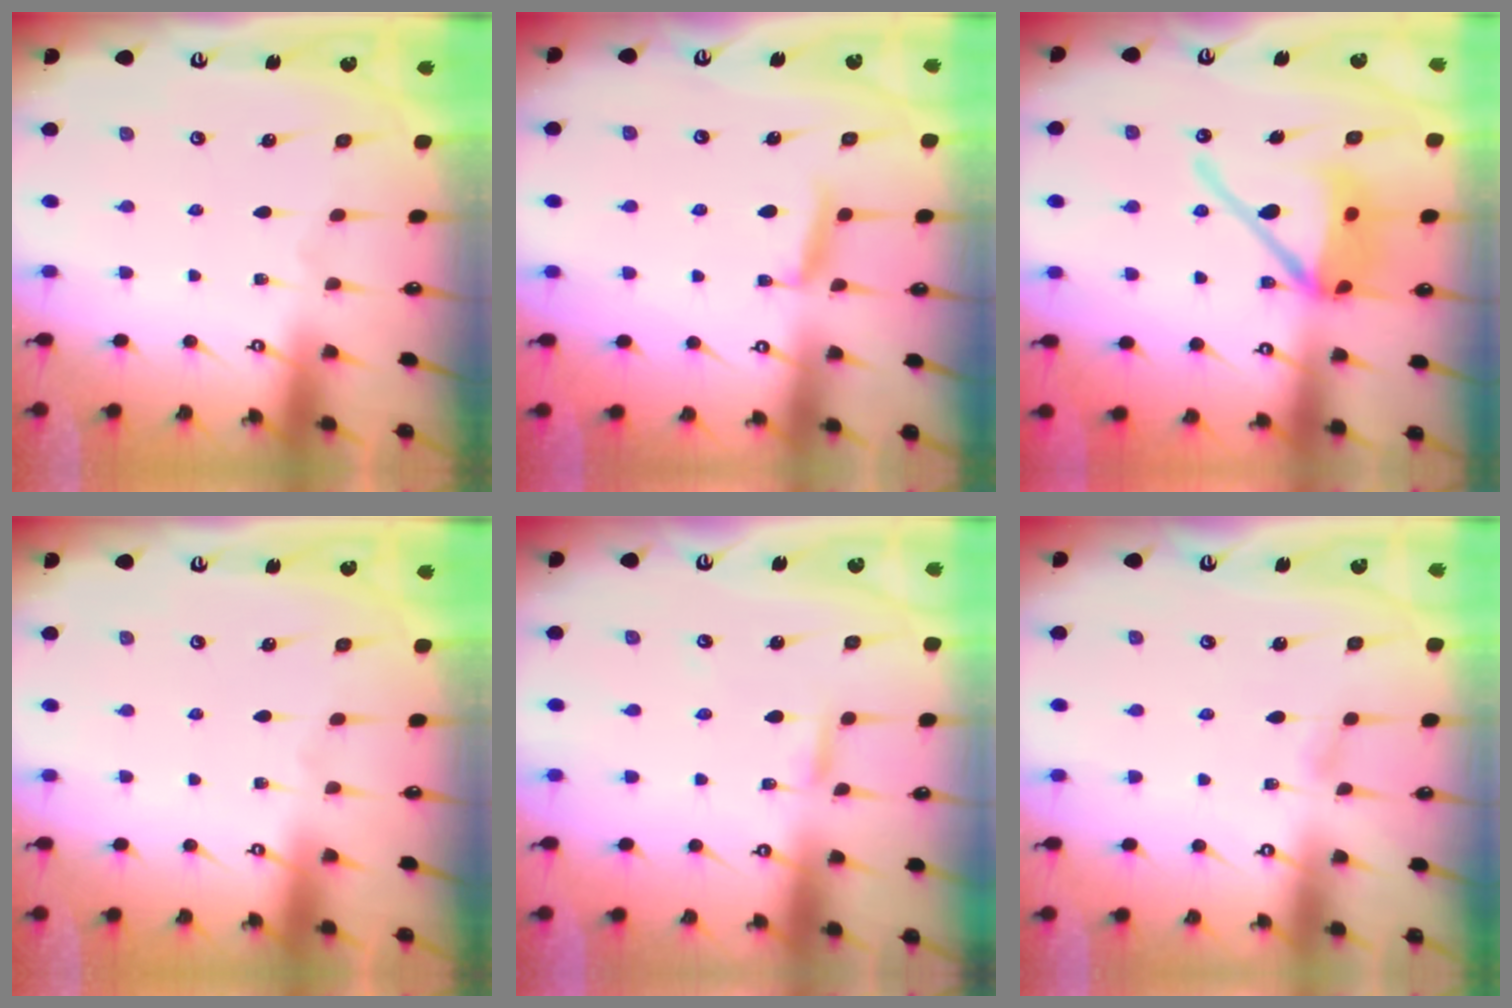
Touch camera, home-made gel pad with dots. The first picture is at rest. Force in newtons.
{"total": 7.1, "press": 7.1, "slide": 0.9}
{"total": 14.4, "press": 14.2, "slide": 1.9}
{"total": 0.0}
{"total": 2.4, "press": 2.4, "slide": 0.1}
{"total": 2.7, "press": 2.6, "slide": 0.4}